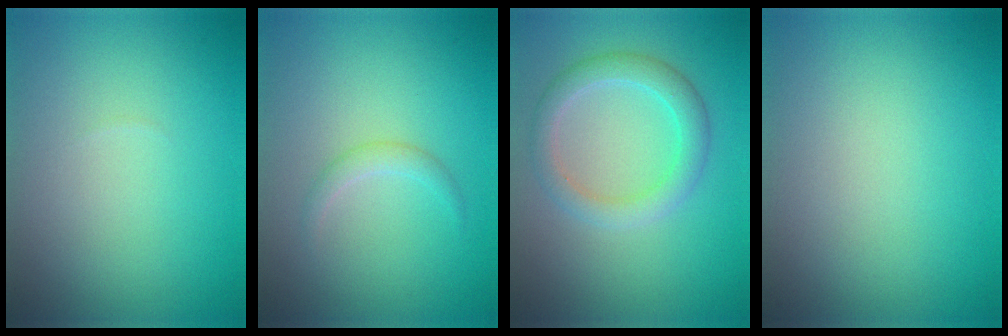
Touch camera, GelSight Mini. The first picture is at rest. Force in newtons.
{"total": 1.2, "press": 1.2, "slide": 0.1}
{"total": 3.0, "press": 2.9, "slide": 0.3}
{"total": 0.0}